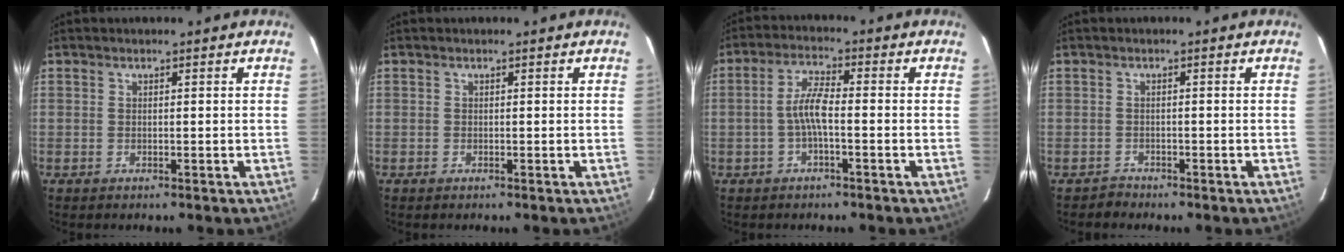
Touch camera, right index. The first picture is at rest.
{"total": 0.0}
{"total": 4.7, "force": [-1.3, 0.9, 4.4], "torque": [-0.093, 0.011, -0.027]}
{"total": 1.5, "force": [-0.9, 0.0, -1.1], "torque": [0.018, 0.005, -0.015]}